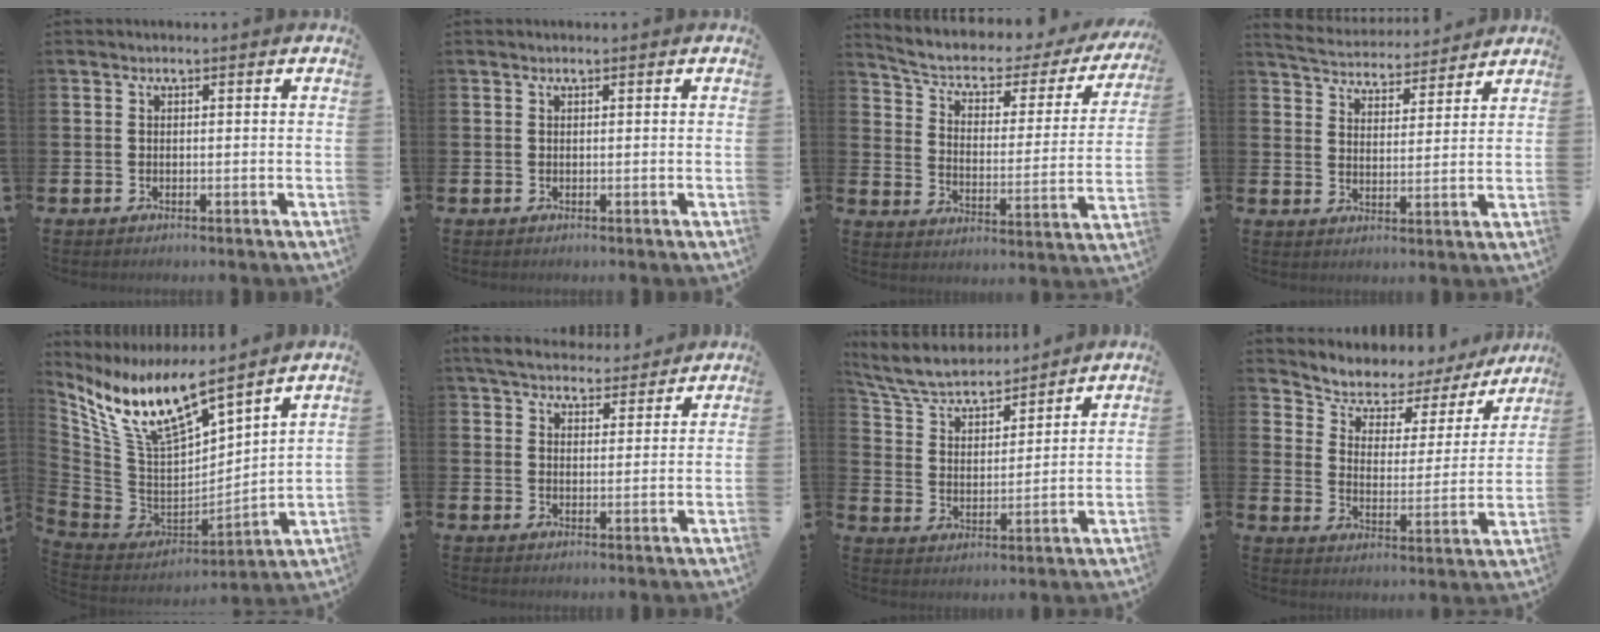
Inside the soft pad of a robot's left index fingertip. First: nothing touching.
{"total": 0.0}
{"total": 5.2, "force": [4.0, 2.2, 2.5], "torque": [-0.077, -0.032, 0.060]}
{"total": 5.1, "force": [5.0, 0.9, 0.2], "torque": [-0.032, -0.032, 0.088]}
{"total": 12.1, "force": [9.7, 2.7, 6.6], "torque": [-0.176, -0.059, 0.171]}
{"total": 5.3, "force": [5.1, 1.4, 0.8], "torque": [-0.034, -0.024, 0.091]}
{"total": 6.9, "force": [6.5, 1.6, 1.6], "torque": [-0.068, -0.041, 0.115]}
{"total": 6.4, "force": [5.6, 2.8, 1.4], "torque": [-0.067, -0.038, 0.093]}